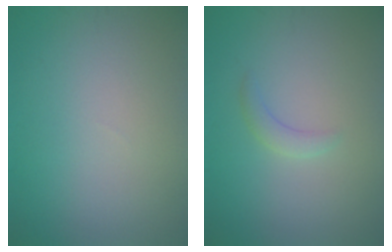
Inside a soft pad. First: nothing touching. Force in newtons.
{"total": 1.4, "press": 1.4, "slide": 0.1}